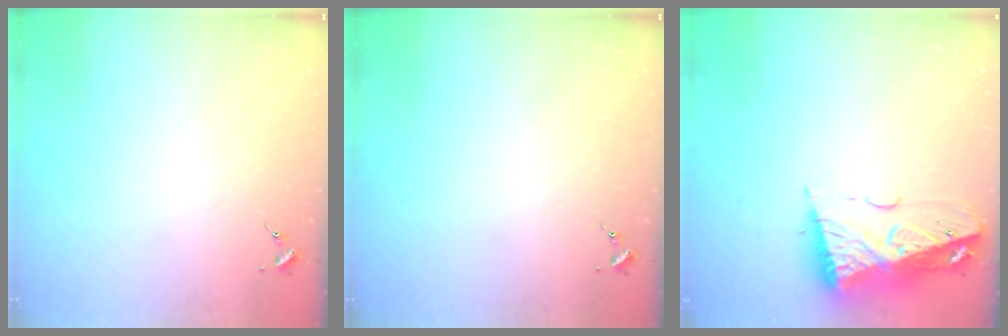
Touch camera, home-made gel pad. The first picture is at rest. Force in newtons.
{"total": 0.0}
{"total": 10.8, "press": 10.7, "slide": 1.0}